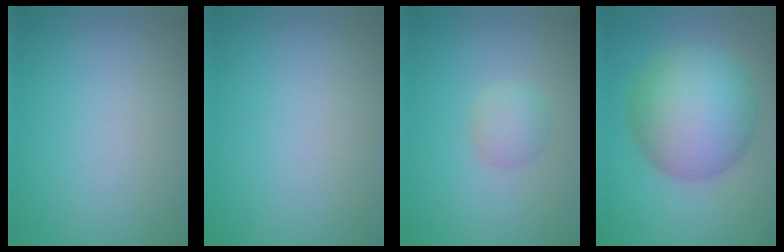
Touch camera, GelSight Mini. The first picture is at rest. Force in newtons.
{"total": 0.0}
{"total": 1.9, "press": 1.9, "slide": 0.0}
{"total": 10.2, "press": 10.2, "slide": 0.2}